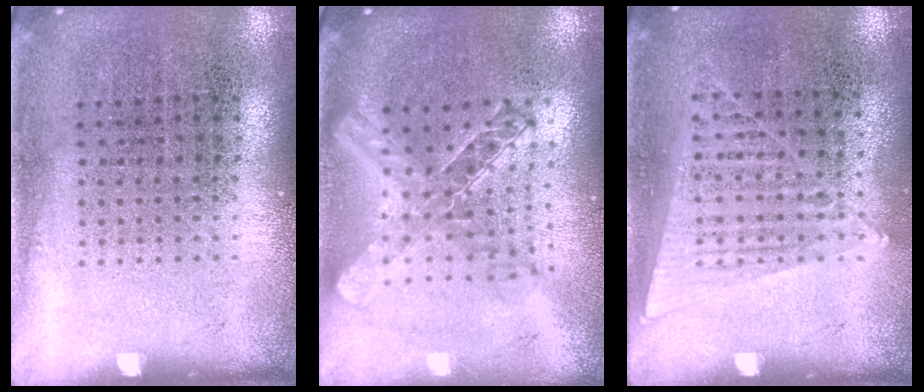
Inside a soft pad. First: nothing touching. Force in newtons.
{"total": 2.0, "press": 1.7, "slide": 1.1}
{"total": 1.2, "press": 1.1, "slide": 0.5}